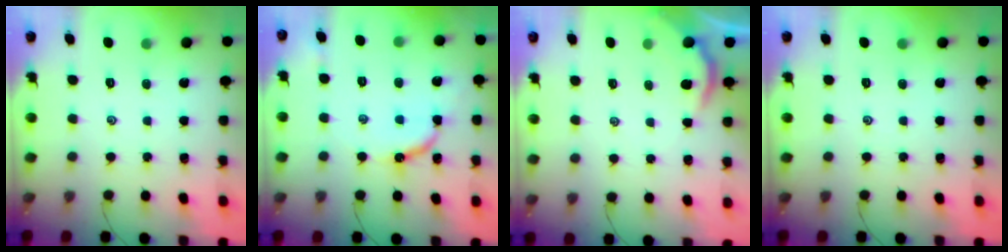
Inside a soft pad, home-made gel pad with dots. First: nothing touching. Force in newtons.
{"total": 8.1, "press": 8.1, "slide": 0.1}
{"total": 2.1, "press": 2.0, "slide": 0.4}
{"total": 0.0}